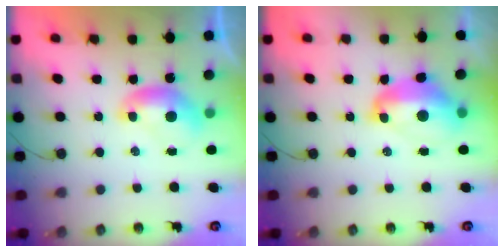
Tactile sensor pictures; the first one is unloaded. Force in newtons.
{"total": 7.7, "press": 7.6, "slide": 1.1}